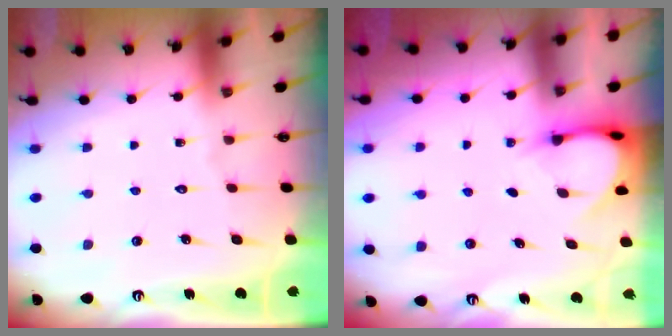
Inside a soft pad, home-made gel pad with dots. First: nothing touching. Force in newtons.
{"total": 3.8, "press": 3.8, "slide": 0.3}